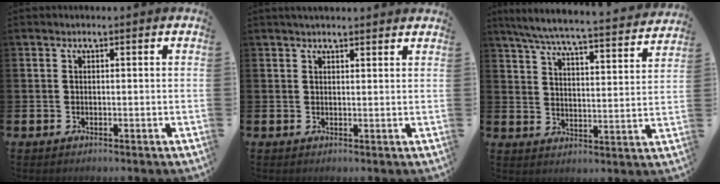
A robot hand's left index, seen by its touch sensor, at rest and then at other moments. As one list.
[{"total": 1.9, "force": [1.9, 0.2, 0.4], "torque": [0.003, -0.007, 0.031]}, {"total": 6.6, "force": [6.1, 0.4, 2.5], "torque": [-0.073, -0.047, 0.101]}]